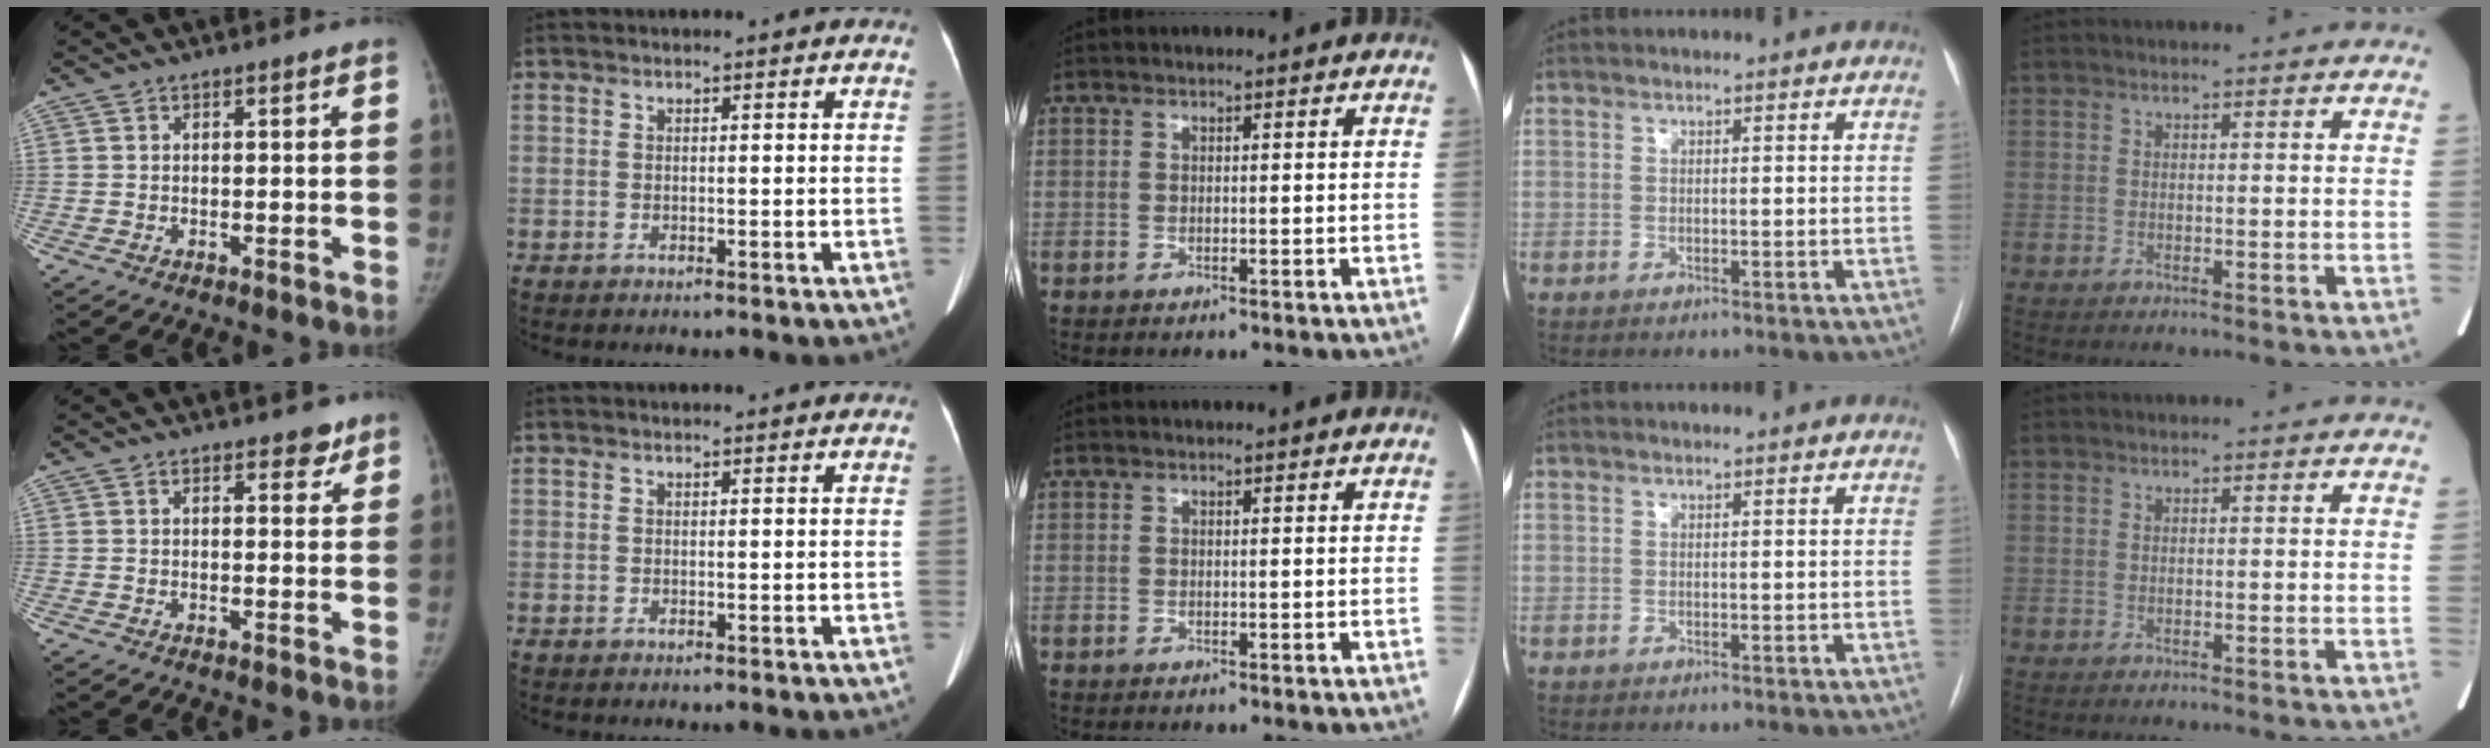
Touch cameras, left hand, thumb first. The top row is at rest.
{"thumb": {"total": 2.8, "force": [1.9, 1.5, 1.3], "torque": [0.010, -0.011, 0.019]}, "index": {"total": 0.6, "force": [0.6, 0.1, 0.1], "torque": [-0.007, 0.005, 0.007]}}